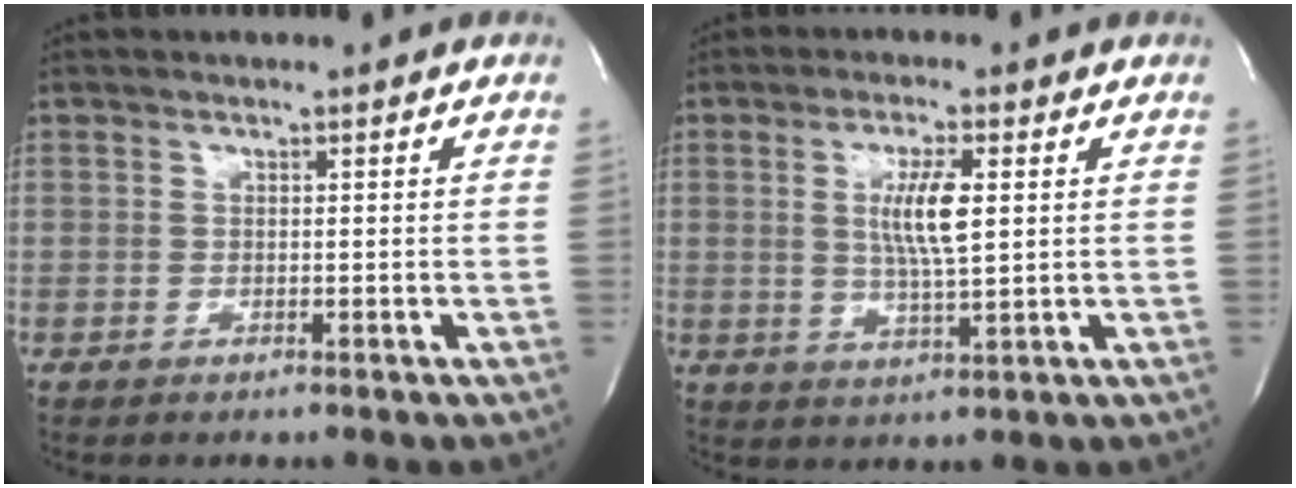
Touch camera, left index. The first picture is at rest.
{"total": 6.6, "force": [1.1, 0.8, 6.4], "torque": [-0.124, -0.007, 0.021]}